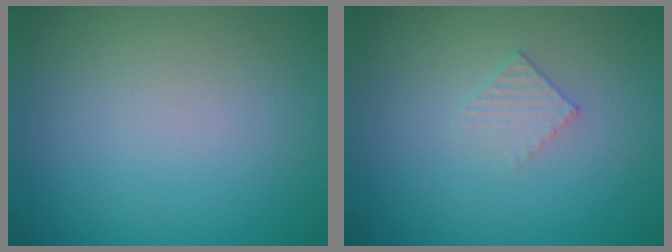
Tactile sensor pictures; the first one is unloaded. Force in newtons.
{"total": 1.4, "press": 1.4, "slide": 0.2}